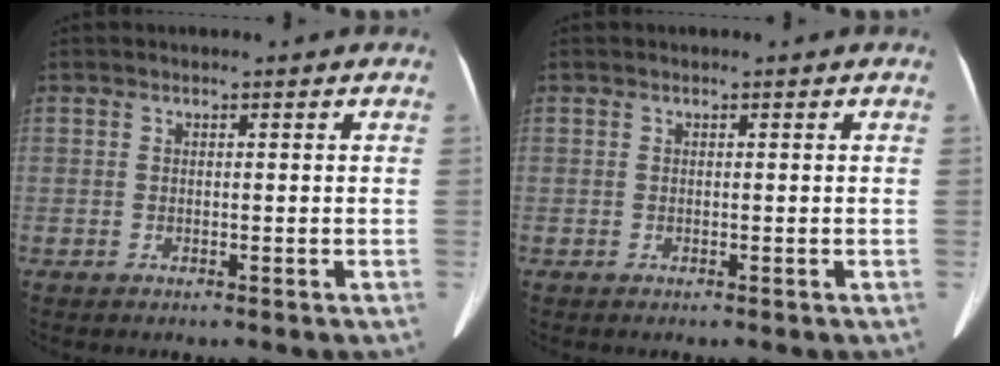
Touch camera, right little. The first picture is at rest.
{"total": 0.0}